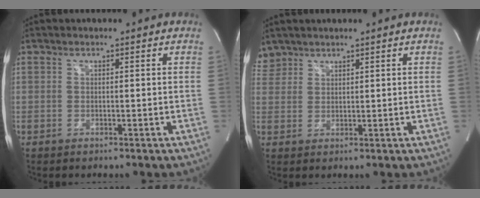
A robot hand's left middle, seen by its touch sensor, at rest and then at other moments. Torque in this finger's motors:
{"motor_torque": [0.20, -0.34, -0.02, -0.05]}